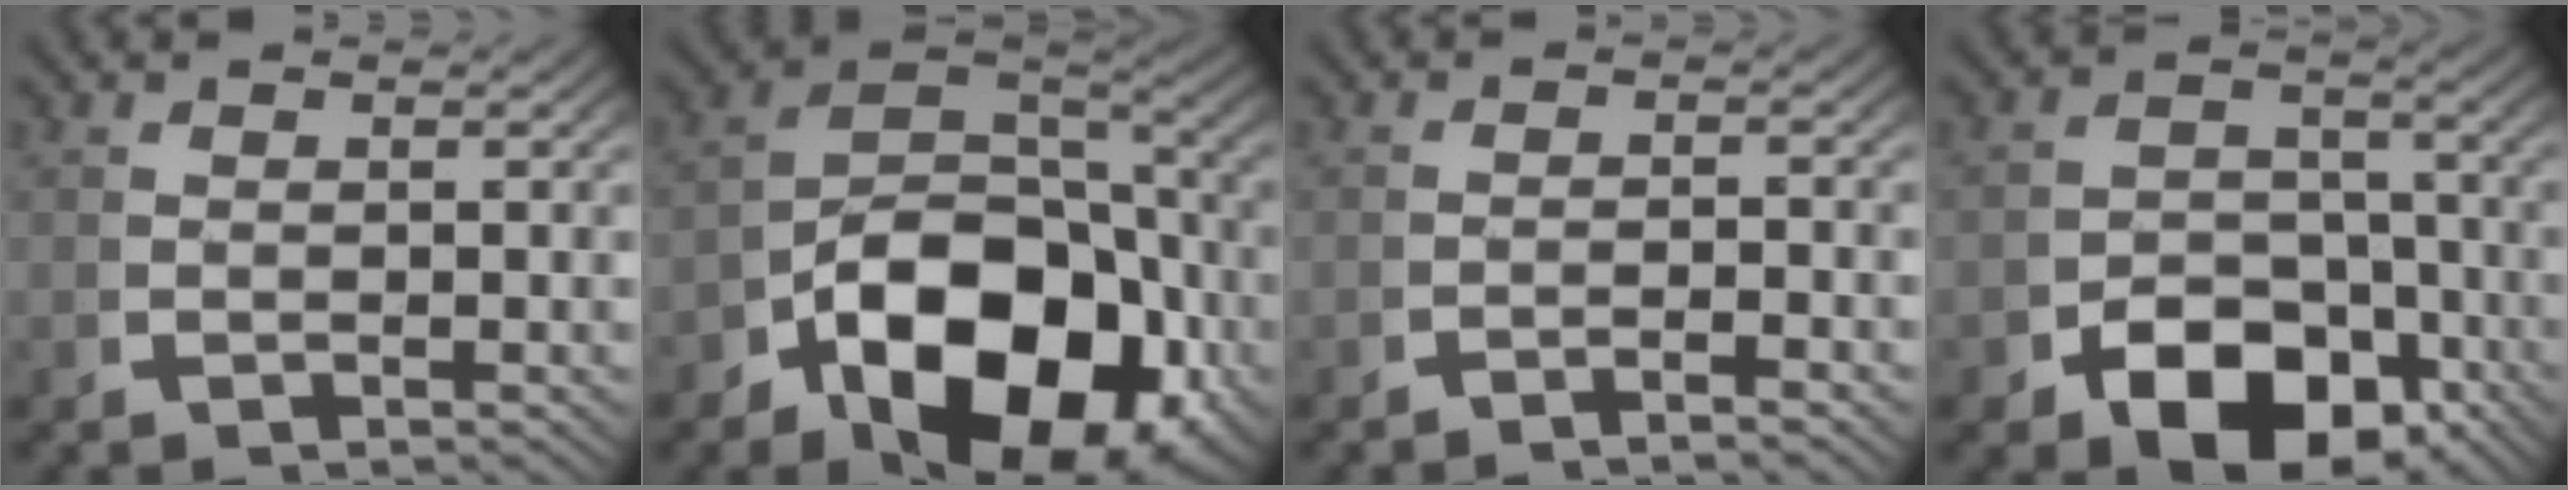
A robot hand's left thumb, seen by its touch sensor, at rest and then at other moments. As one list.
[{"total": 15.3, "force": [-4.2, 10.0, 10.8], "torque": [-0.180, -0.055, -0.054]}, {"total": 1.6, "force": [-1.4, 0.1, 0.7], "torque": [-0.010, 0.002, -0.030]}, {"total": 8.1, "force": [-4.1, 5.3, 4.5], "torque": [-0.058, -0.033, -0.057]}]